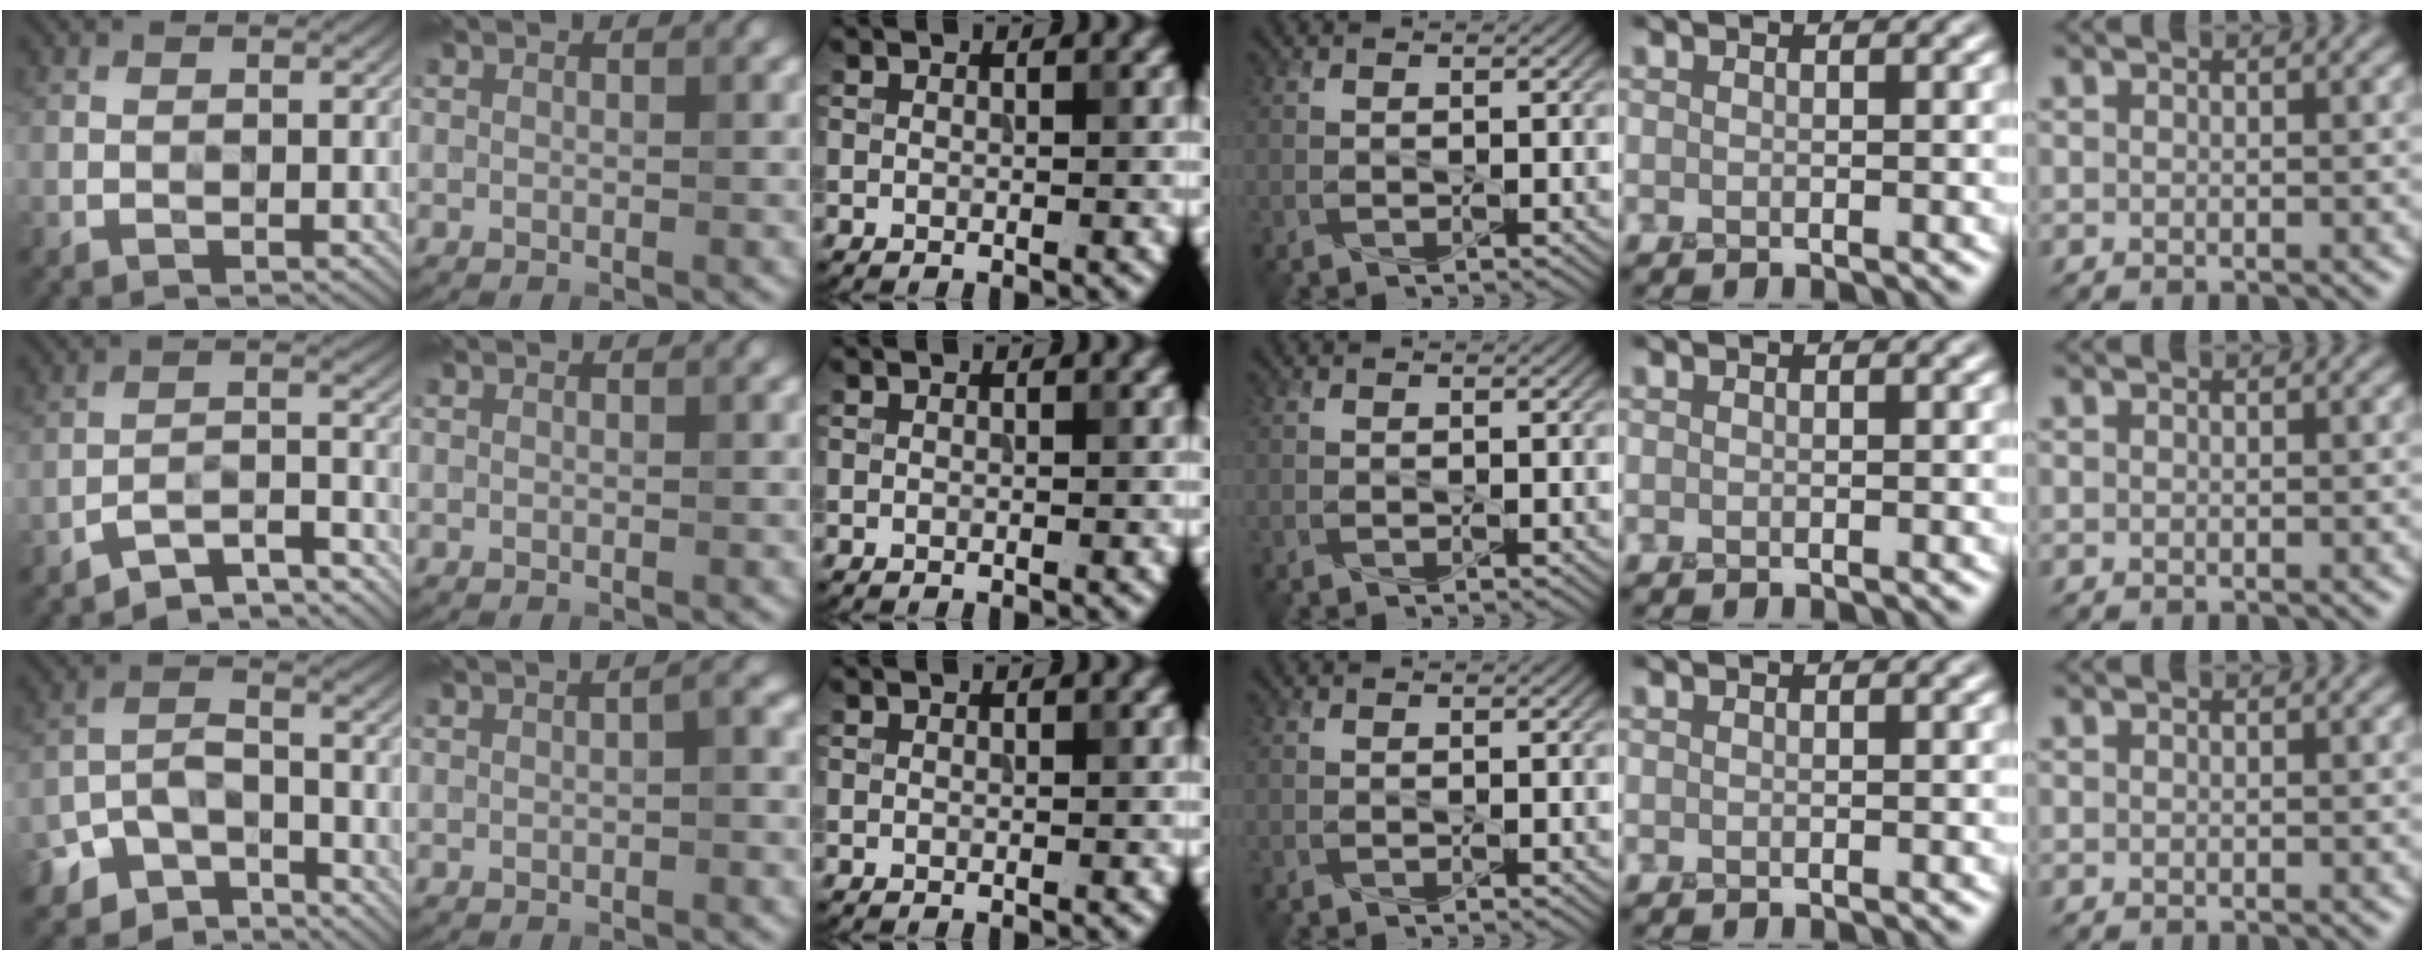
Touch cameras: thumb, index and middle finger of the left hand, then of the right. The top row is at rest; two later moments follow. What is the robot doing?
{"motion": "squeeze", "object": "air blower"}